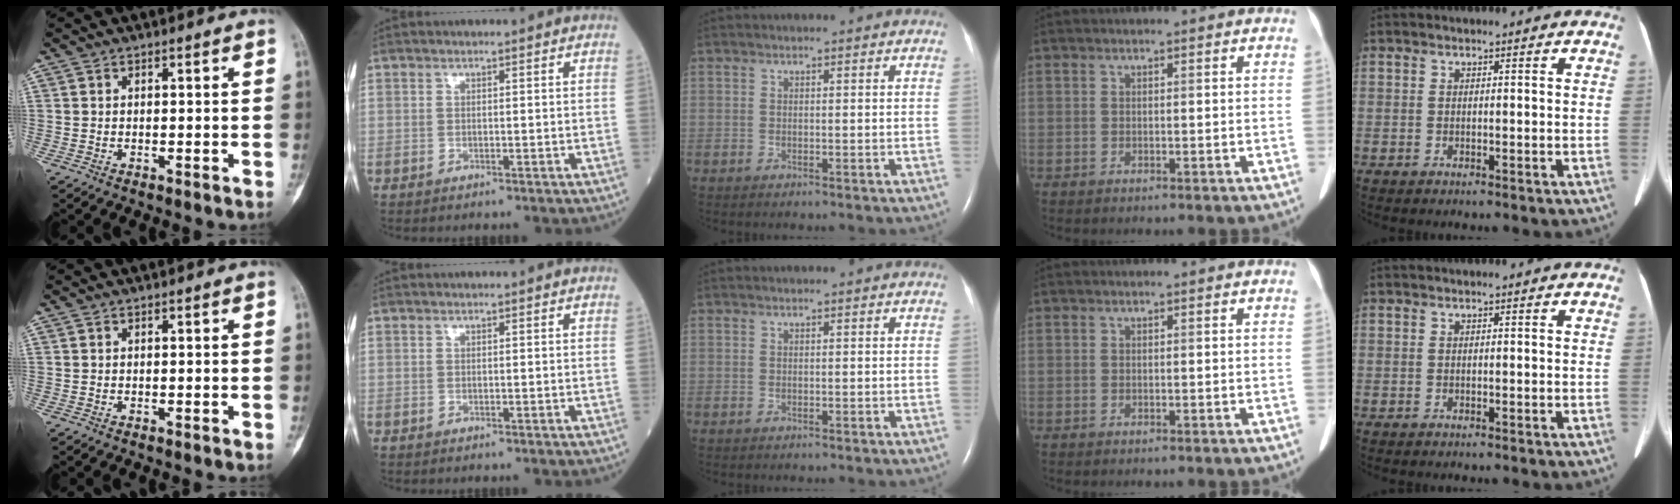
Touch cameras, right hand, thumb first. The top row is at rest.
{}